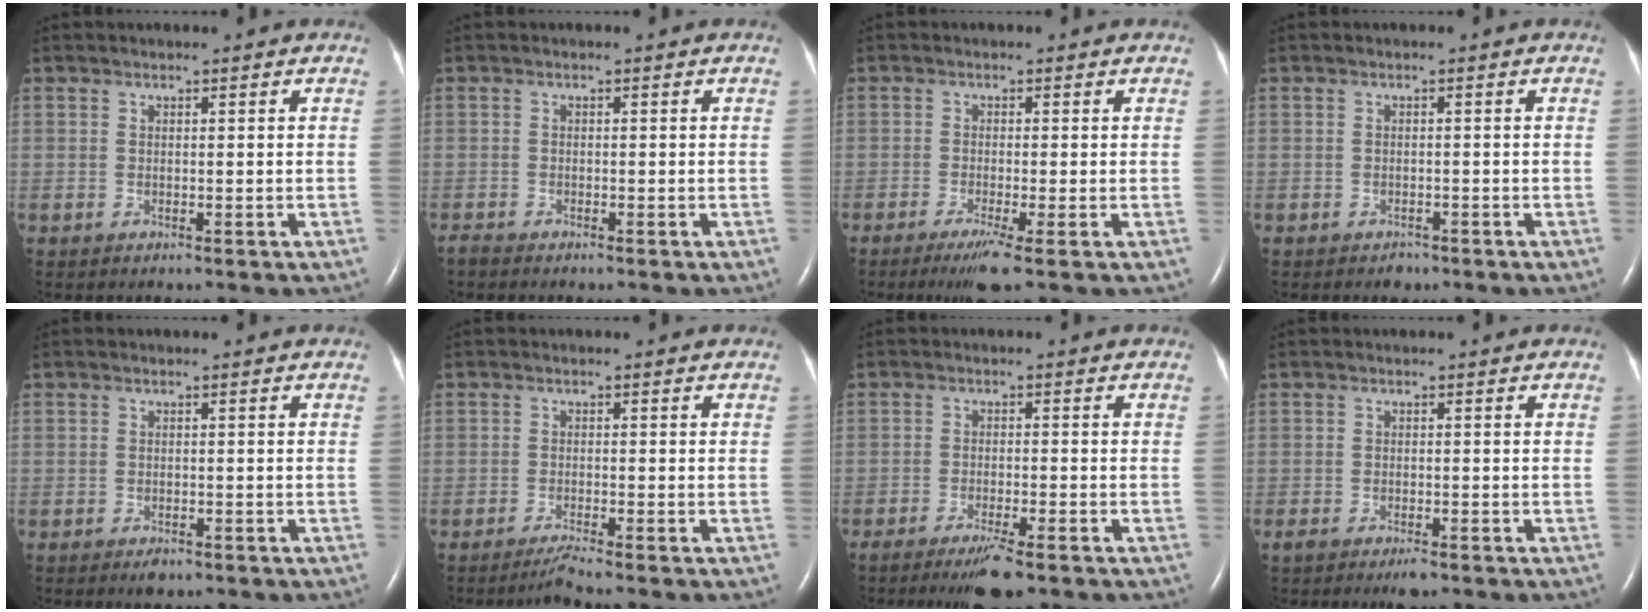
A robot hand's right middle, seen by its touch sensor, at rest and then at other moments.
{"total": 0.9, "force": [-0.9, 0.1, 0.2], "torque": [-0.010, -0.002, -0.017]}
{"total": 3.9, "force": [-2.3, -0.4, 3.1], "torque": [-0.059, -0.015, -0.042]}
{"total": 1.3, "force": [-1.0, 0.8, 0.2], "torque": [-0.008, 0.001, -0.013]}
{"total": 1.7, "force": [-1.2, 0.8, 0.9], "torque": [-0.018, -0.001, -0.012]}
{"total": 2.1, "force": [-1.8, -0.7, 0.7], "torque": [-0.024, -0.008, -0.037]}
{"total": 5.5, "force": [-3.9, 0.4, 3.8], "torque": [-0.065, -0.013, -0.061]}
{"total": 2.9, "force": [-2.1, 0.8, 1.8], "torque": [-0.034, -0.006, -0.030]}